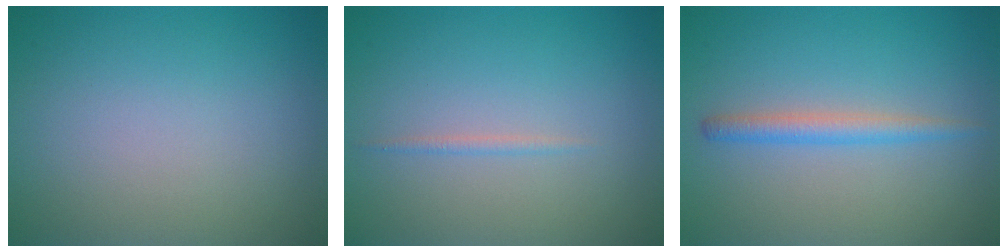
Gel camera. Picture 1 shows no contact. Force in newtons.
{"total": 0.7, "press": 0.7, "slide": 0.1}
{"total": 2.1, "press": 2.1, "slide": 0.1}